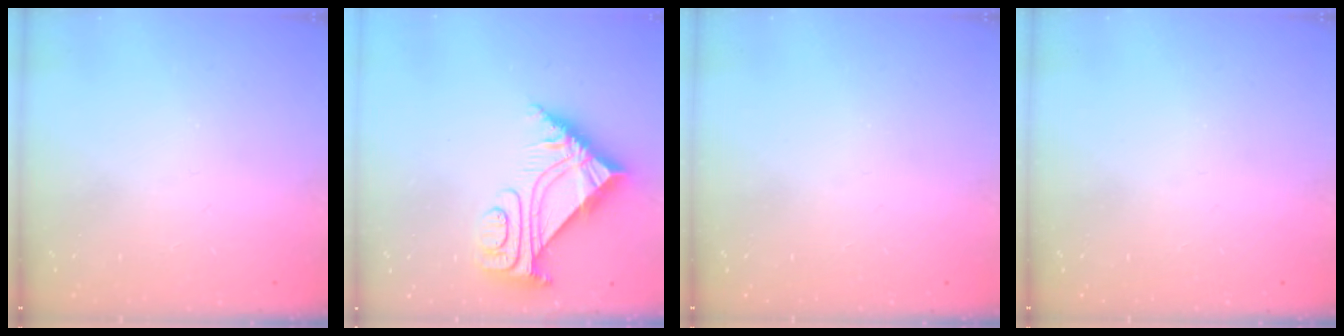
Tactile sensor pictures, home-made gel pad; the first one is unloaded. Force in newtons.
{"total": 8.0, "press": 8.0, "slide": 1.0}
{"total": 0.0}
{"total": 0.0}